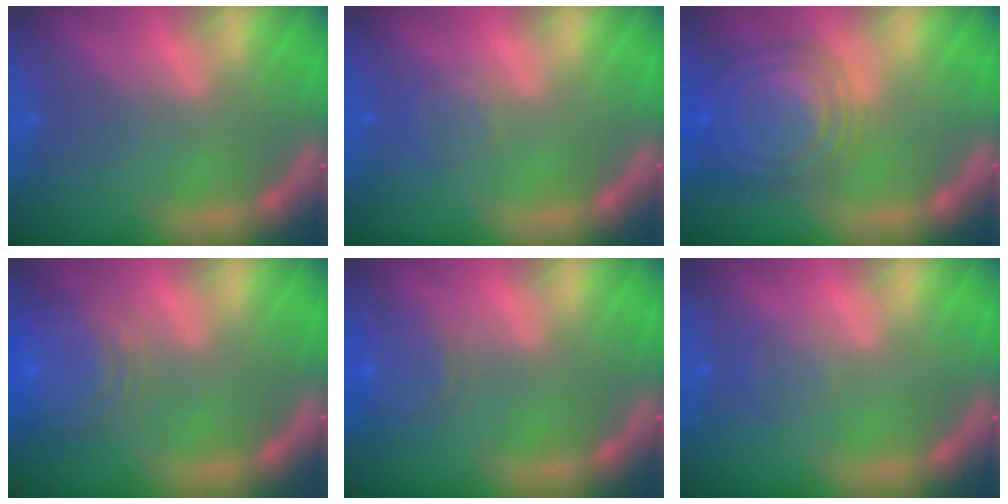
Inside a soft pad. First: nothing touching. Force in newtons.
{"total": 2.0}
{"total": 10.0}
{"total": 8.0}
{"total": 3.5}
{"total": 1.5}